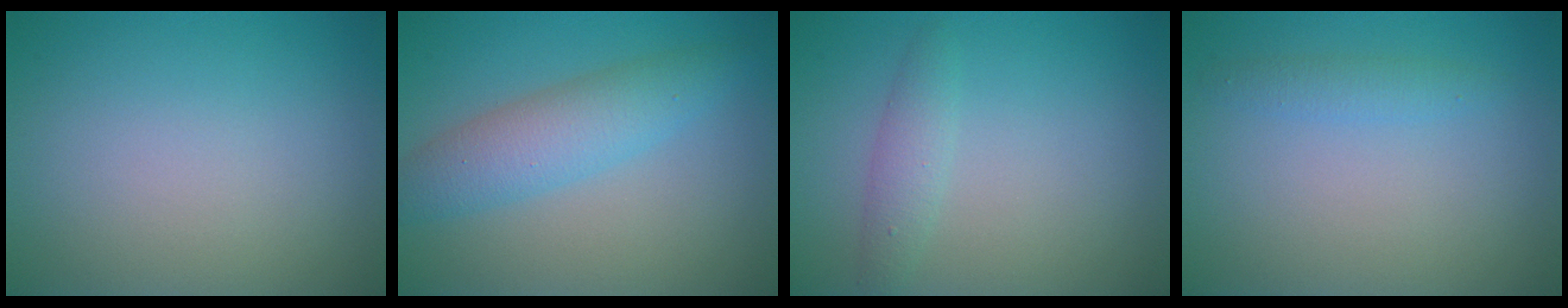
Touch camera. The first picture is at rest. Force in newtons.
{"total": 4.3, "press": 4.3, "slide": 0.1}
{"total": 1.7, "press": 1.7, "slide": 0.1}
{"total": 1.3, "press": 1.3, "slide": 0.0}